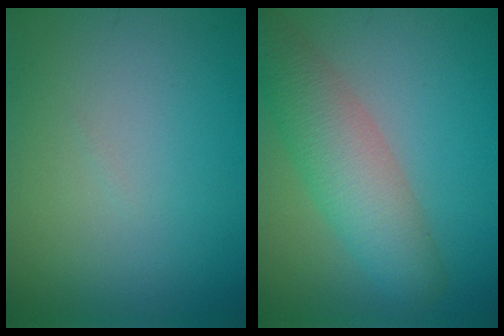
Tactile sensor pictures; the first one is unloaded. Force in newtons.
{"total": 5.8, "press": 5.8, "slide": 0.2}